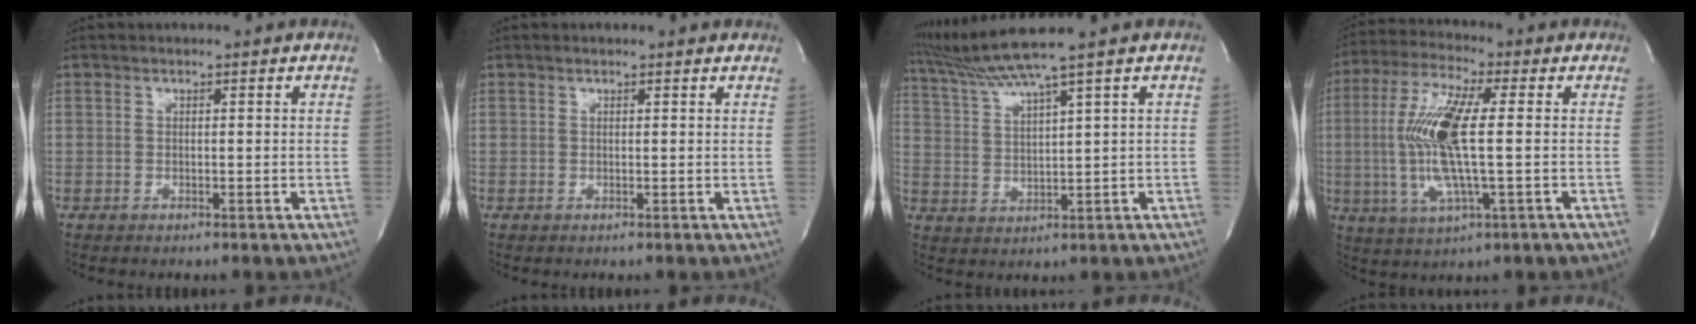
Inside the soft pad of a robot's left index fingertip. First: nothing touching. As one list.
[{"total": 2.2, "force": [2.0, 0.5, 0.8], "torque": [-0.015, 0.014, 0.015]}, {"total": 6.6, "force": [5.3, -2.7, 2.9], "torque": [-0.070, -0.001, 0.114]}, {"total": 13.3, "force": [-0.4, 1.6, 13.2], "torque": [-0.285, -0.002, -0.010]}]